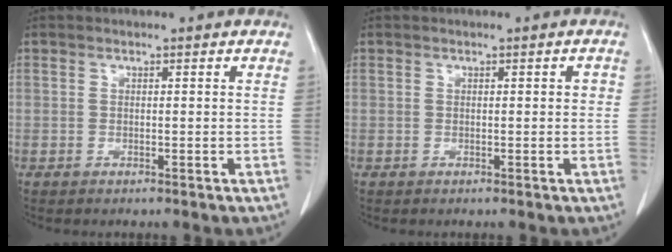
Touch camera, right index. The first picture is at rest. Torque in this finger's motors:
{"motor_torque": [0.02, 0.02, 0.05, -0.01]}